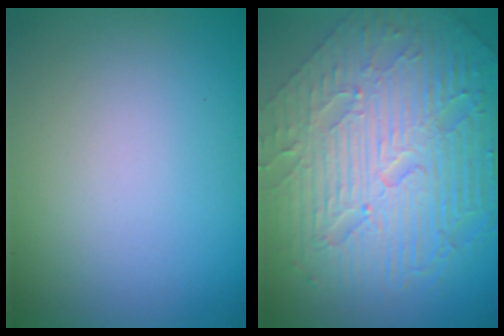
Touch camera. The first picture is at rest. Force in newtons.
{"total": 11.3, "press": 7.6, "slide": 8.4}